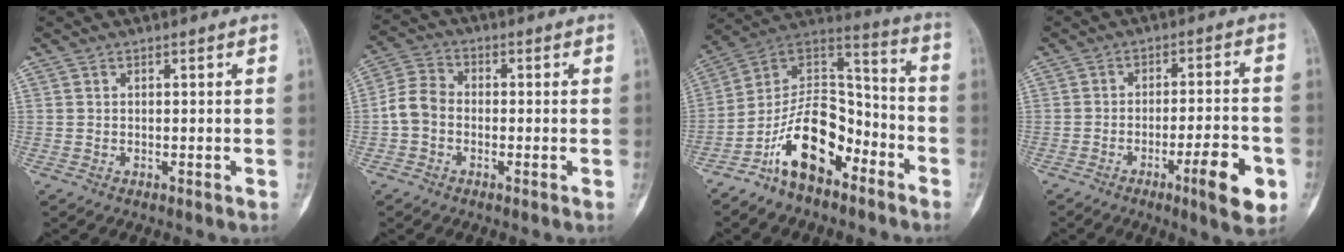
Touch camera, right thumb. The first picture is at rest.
{"total": 5.8, "force": [-1.3, 4.5, 3.4], "torque": [-0.059, 0.018, -0.038]}
{"total": 16.6, "force": [-9.1, 9.0, 10.6], "torque": [-0.158, 0.095, -0.169]}
{"total": 10.3, "force": [-4.4, 2.0, 9.1], "torque": [-0.120, 0.016, -0.062]}